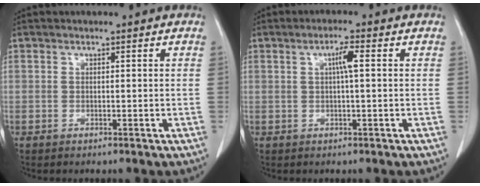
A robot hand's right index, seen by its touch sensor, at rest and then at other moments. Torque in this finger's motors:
{"motor_torque": [0.20, -0.05, 0.14, 0.03]}